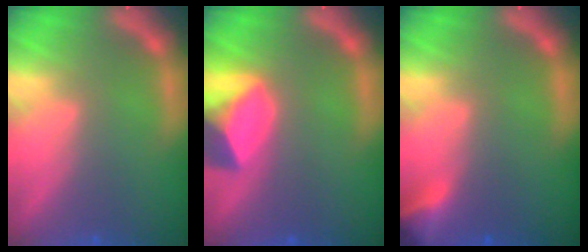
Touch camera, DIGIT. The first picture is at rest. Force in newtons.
{"total": 5.9}
{"total": 2.9}